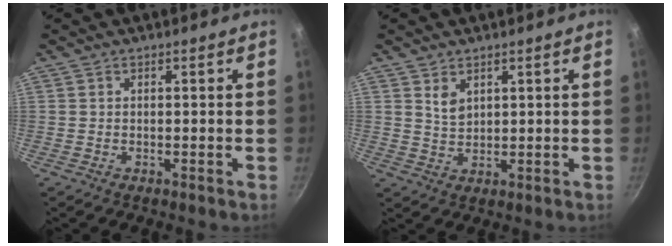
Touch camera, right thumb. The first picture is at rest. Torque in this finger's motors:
{"motor_torque": [-0.20, 0.04, -0.01, 0.19, 0.12]}